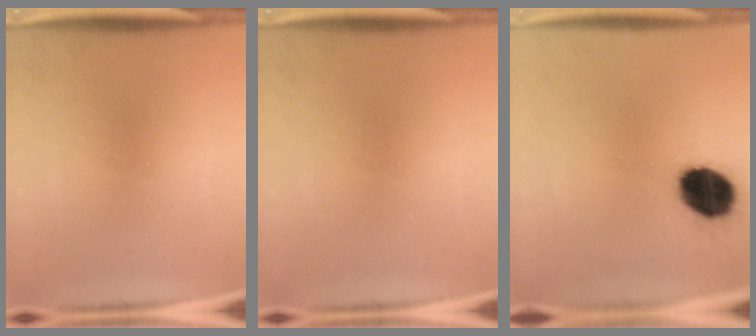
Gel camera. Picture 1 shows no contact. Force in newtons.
{"total": 0.0}
{"total": 14.5}